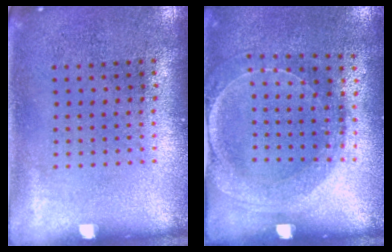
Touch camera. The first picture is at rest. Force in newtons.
{"total": 1.5, "press": 1.5, "slide": 0.4}